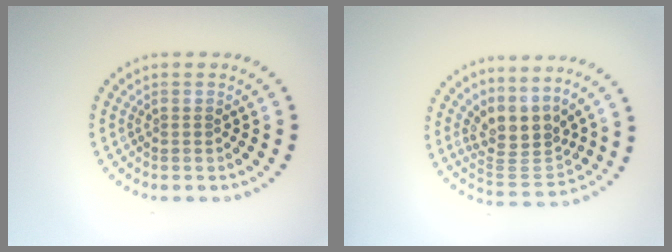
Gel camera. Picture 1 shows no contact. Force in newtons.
{"total": 3.9, "press": 3.0, "slide": 2.5}